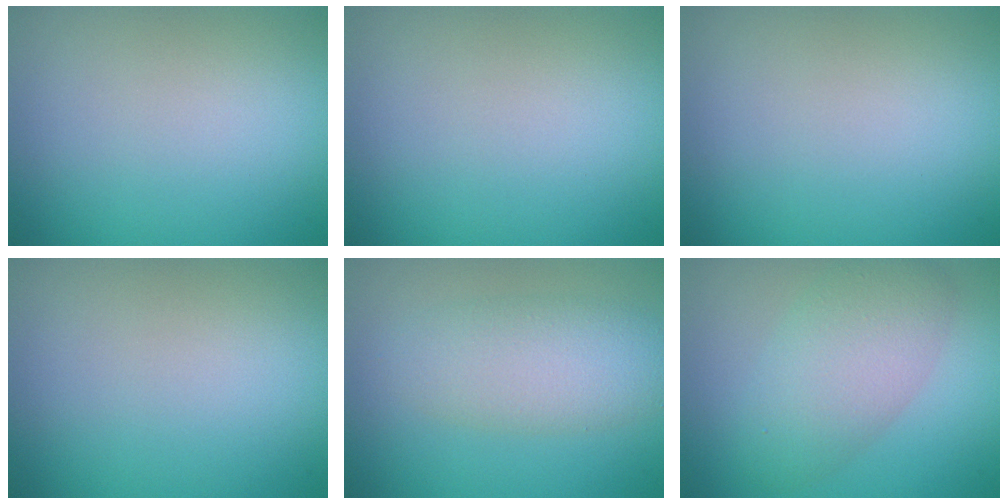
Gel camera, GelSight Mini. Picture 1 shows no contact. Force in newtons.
{"total": 0.0}
{"total": 0.0}
{"total": 0.0}
{"total": 4.5, "press": 4.5, "slide": 0.2}
{"total": 5.3, "press": 5.3, "slide": 0.3}